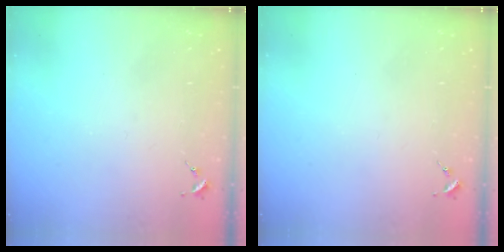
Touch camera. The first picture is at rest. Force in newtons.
{"total": 0.0}